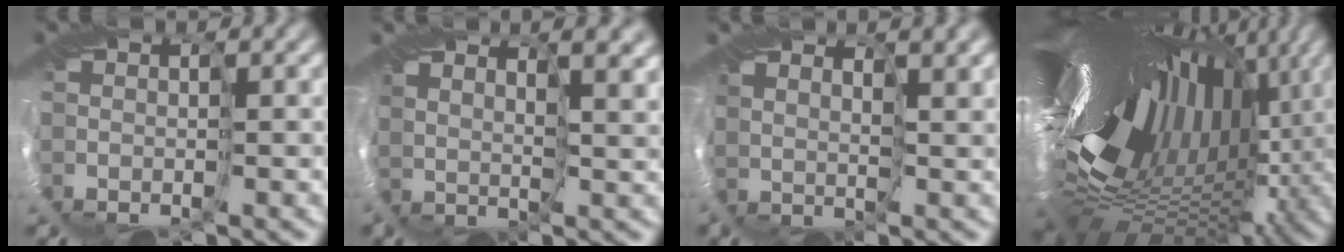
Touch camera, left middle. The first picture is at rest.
{"total": 4.8, "force": [4.2, 1.4, 1.8], "torque": [-0.039, 0.005, 0.081]}
{"total": 3.4, "force": [3.2, 0.8, 0.7], "torque": [-0.016, 0.007, 0.063]}
{"total": 18.5, "force": [4.1, 9.6, 15.3], "torque": [-0.277, -0.008, 0.061]}